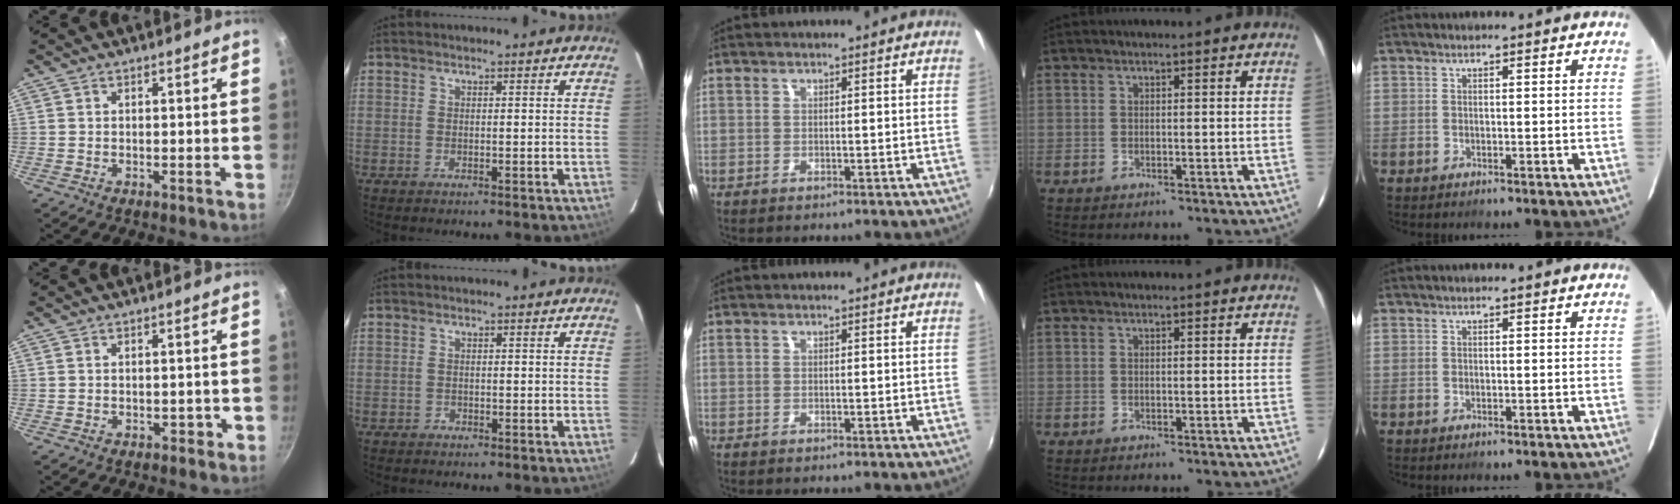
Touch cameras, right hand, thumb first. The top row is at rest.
{"thumb": {"total": 1.1, "force": [-0.5, 0.9, 0.4], "torque": [0.006, 0.009, -0.002]}, "index": {"total": 0.8, "force": [-0.6, 0.6, -0.1], "torque": [0.003, 0.003, -0.009]}}